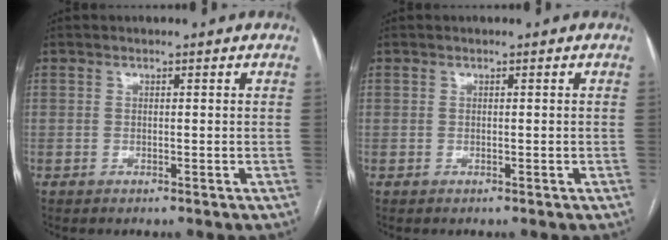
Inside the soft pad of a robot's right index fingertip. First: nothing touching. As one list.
[{"total": 0.0}]